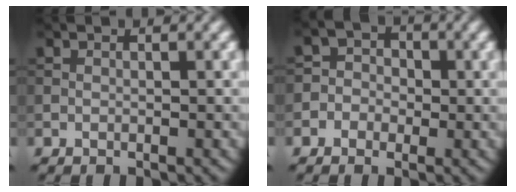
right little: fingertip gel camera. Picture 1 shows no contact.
{"total": 3.2, "force": [-0.7, 3.0, 0.8], "torque": [0.010, 0.019, -0.039]}